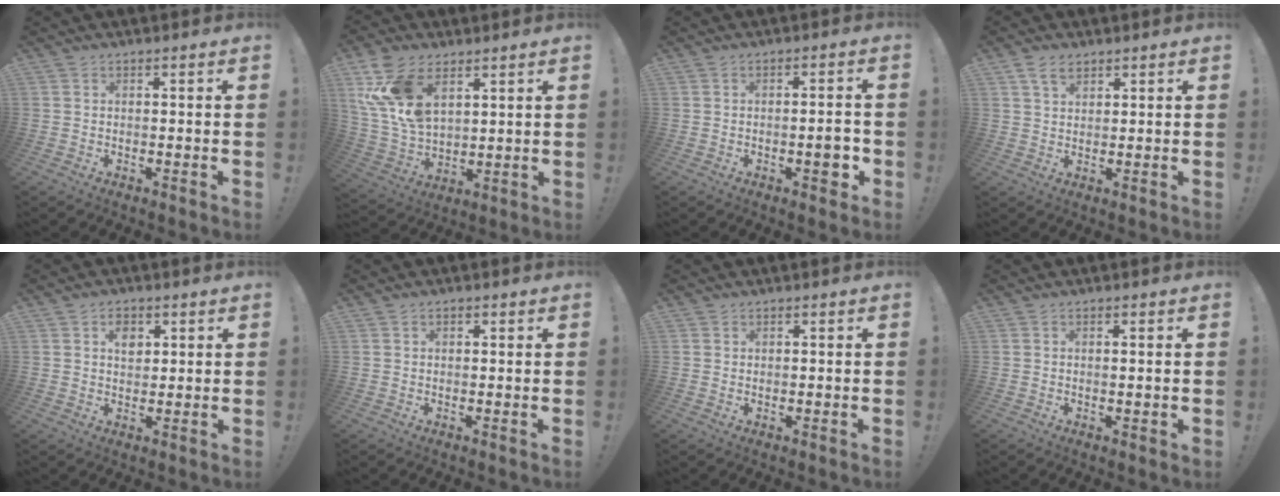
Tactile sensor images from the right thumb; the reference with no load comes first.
{"total": 16.0, "force": [7.5, 9.9, 10.2], "torque": [-0.204, -0.033, 0.145]}
{"total": 5.2, "force": [-1.9, 1.8, 4.4], "torque": [-0.047, 0.003, -0.031]}
{"total": 4.9, "force": [3.1, 2.8, 2.5], "torque": [-0.033, -0.011, 0.056]}
{"total": 4.4, "force": [1.9, 3.3, 2.4], "torque": [-0.016, -0.009, 0.028]}
{"total": 1.0, "force": [0.4, 0.8, 0.4], "torque": [-0.001, 0.000, 0.006]}
{"total": 0.6, "force": [0.4, 0.5, -0.2], "torque": [0.006, 0.000, 0.007]}
{"total": 1.2, "force": [0.4, 0.3, 1.1], "torque": [-0.012, -0.003, 0.007]}